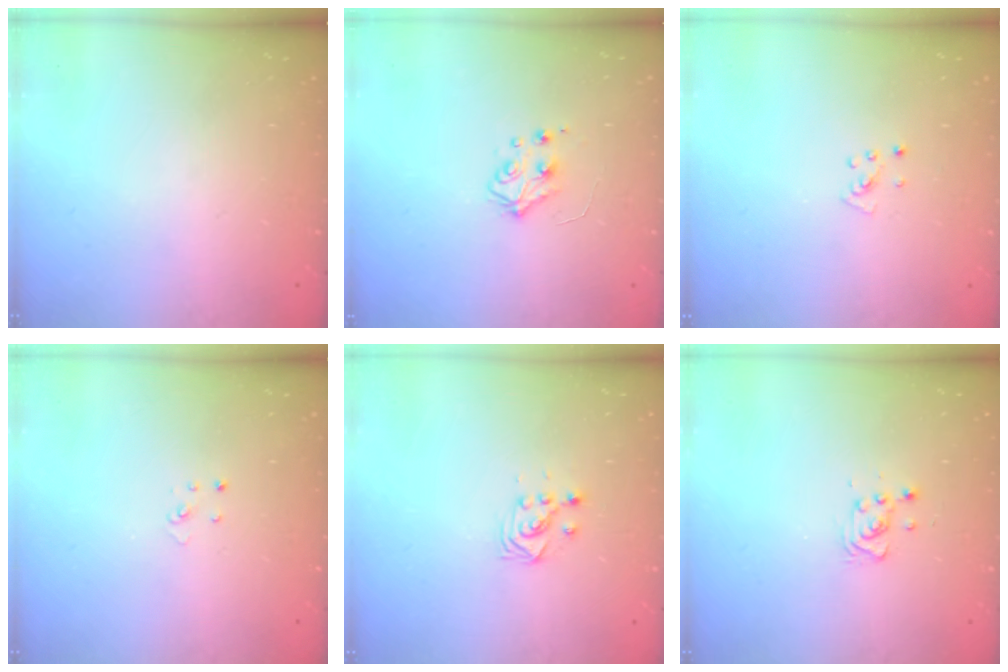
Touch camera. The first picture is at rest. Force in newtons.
{"total": 5.5, "press": 5.5, "slide": 0.6}
{"total": 3.7, "press": 3.7, "slide": 0.4}
{"total": 1.9, "press": 1.9, "slide": 0.2}
{"total": 2.7, "press": 2.7, "slide": 0.3}
{"total": 4.7, "press": 4.6, "slide": 1.1}